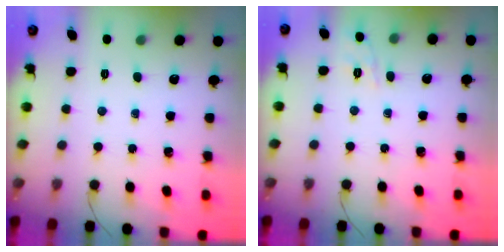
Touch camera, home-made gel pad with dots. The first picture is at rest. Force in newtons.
{"total": 1.8, "press": 0.5, "slide": 1.7}